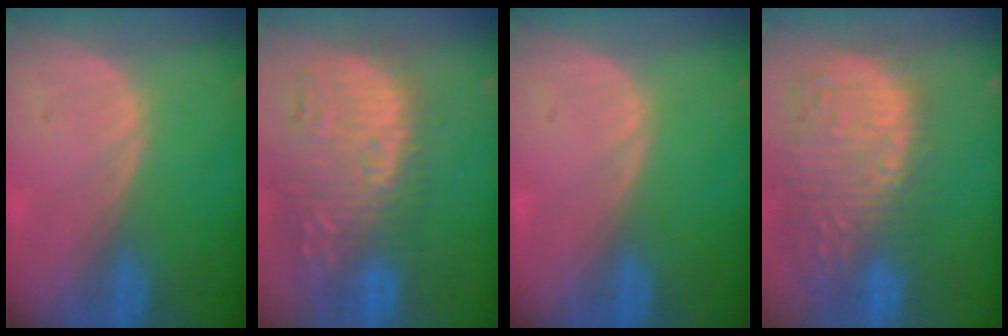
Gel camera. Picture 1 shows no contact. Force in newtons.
{"total": 14.6, "press": 12.6, "slide": 7.4}
{"total": 0.0}
{"total": 15.5, "press": 12.6, "slide": 9.0}